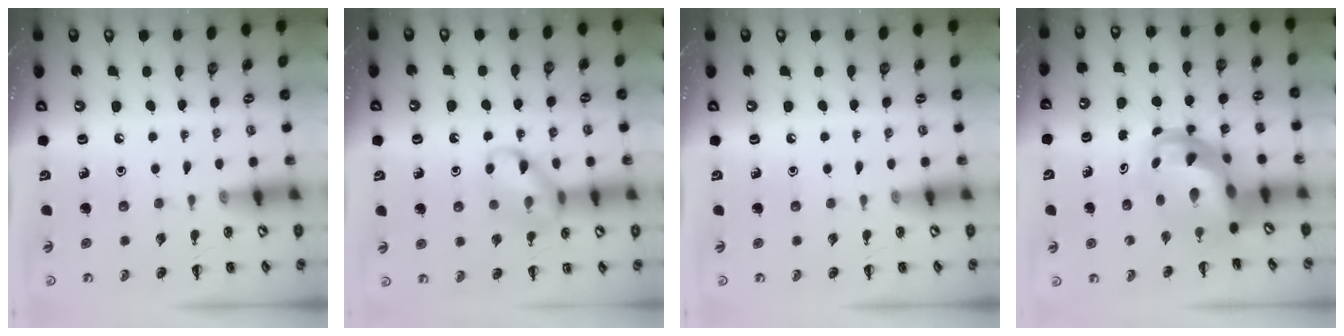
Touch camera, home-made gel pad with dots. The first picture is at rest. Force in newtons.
{"total": 12.5, "press": 12.4, "slide": 1.7}
{"total": 0.0}
{"total": 7.2, "press": 6.9, "slide": 2.1}